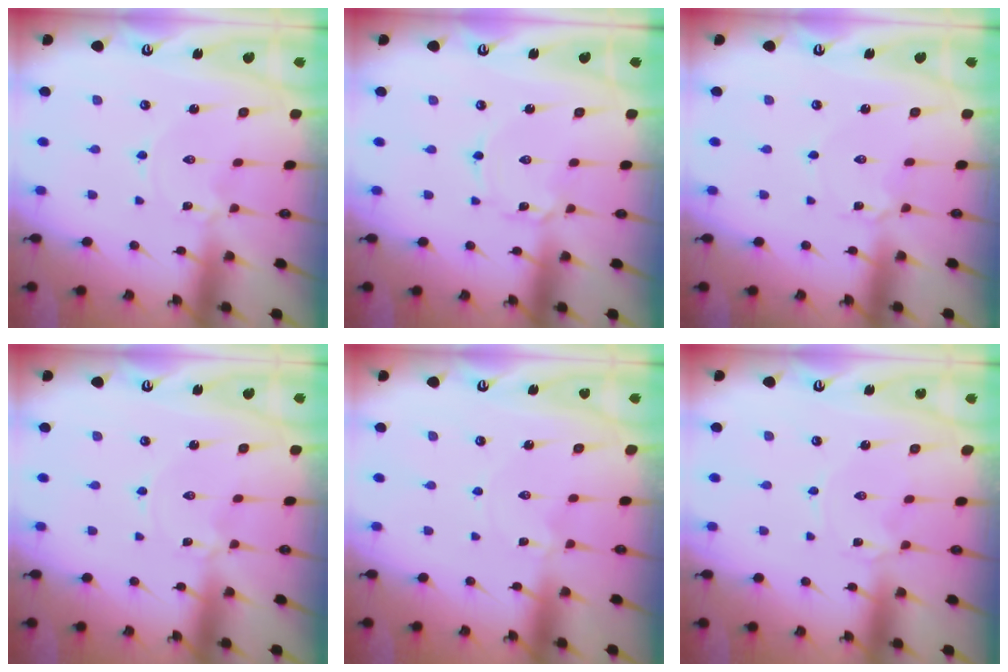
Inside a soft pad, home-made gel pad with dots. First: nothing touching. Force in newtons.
{"total": 2.0, "press": 2.0, "slide": 0.1}
{"total": 4.3, "press": 4.3, "slide": 0.4}
{"total": 0.0}
{"total": 0.0}
{"total": 2.6, "press": 2.6, "slide": 0.4}